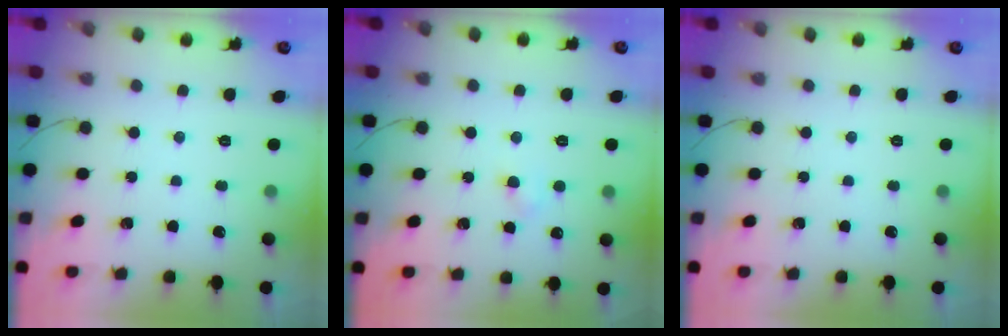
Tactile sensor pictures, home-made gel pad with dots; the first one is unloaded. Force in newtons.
{"total": 1.8, "press": 1.6, "slide": 0.8}
{"total": 0.0}